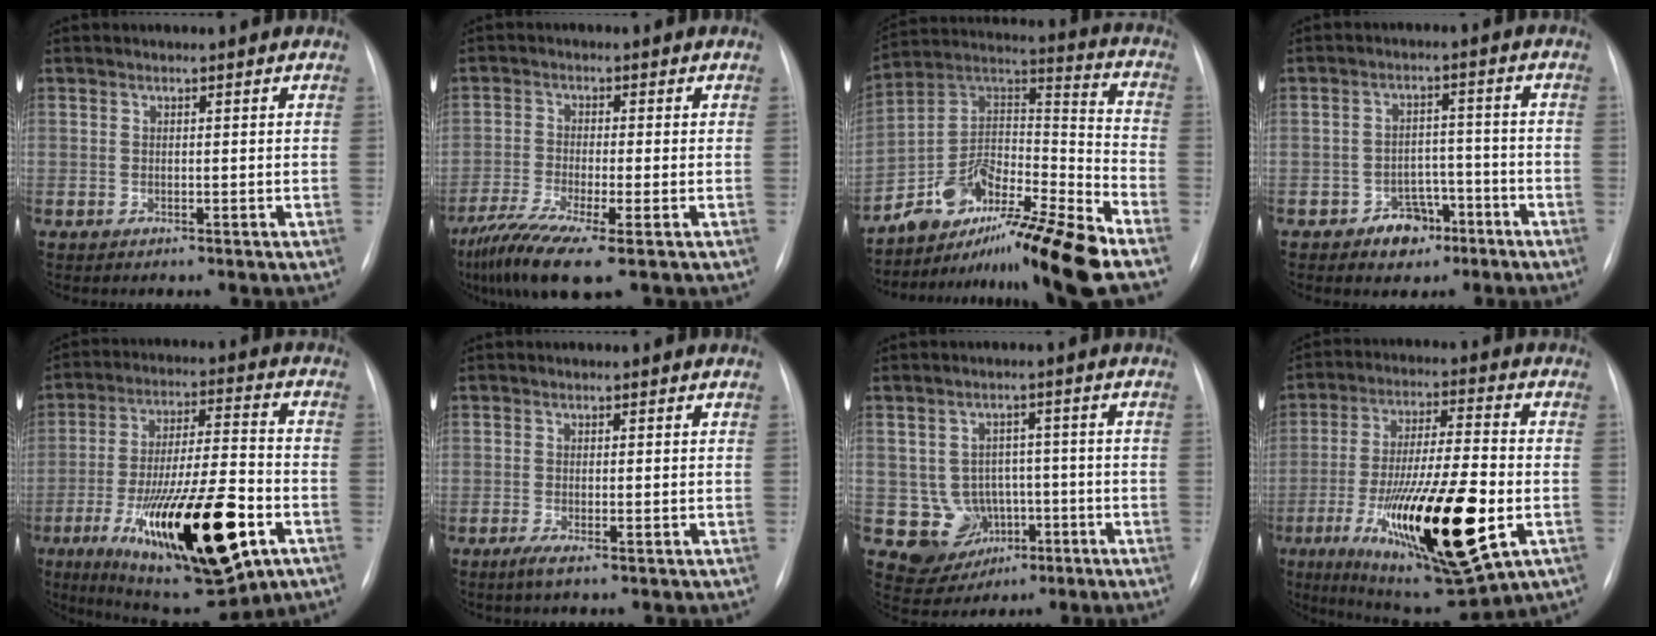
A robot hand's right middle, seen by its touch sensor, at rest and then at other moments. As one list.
[{"total": 9.3, "force": [-5.6, 0.9, 7.3], "torque": [-0.140, -0.022, -0.100]}, {"total": 18.9, "force": [-14.4, 1.4, 12.1], "torque": [-0.208, 0.025, -0.250]}, {"total": 5.3, "force": [-3.2, 3.6, 2.1], "torque": [-0.026, 0.018, -0.045]}, {"total": 24.5, "force": [-9.3, 5.7, 21.9], "torque": [-0.361, -0.022, -0.135]}, {"total": 1.9, "force": [-0.9, 0.3, 1.7], "torque": [-0.037, -0.006, -0.018]}, {"total": 6.7, "force": [-1.7, 6.3, 1.2], "torque": [-0.018, 0.016, -0.015]}, {"total": 23.3, "force": [-6.9, 4.4, 21.8], "torque": [-0.386, -0.034, -0.100]}]